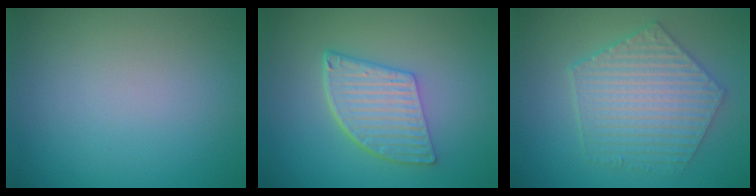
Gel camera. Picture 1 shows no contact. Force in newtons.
{"total": 5.5, "press": 4.1, "slide": 3.7}
{"total": 5.9, "press": 4.8, "slide": 3.6}